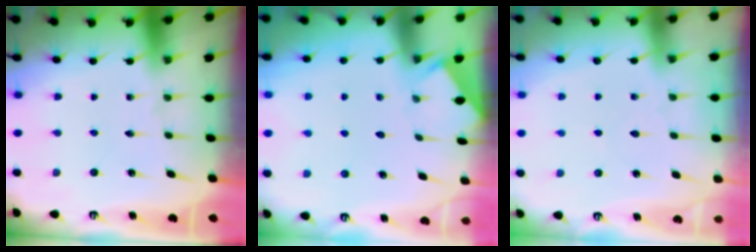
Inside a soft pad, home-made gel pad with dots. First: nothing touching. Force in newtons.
{"total": 1.9, "press": 1.9, "slide": 0.3}
{"total": 3.3, "press": 3.2, "slide": 0.3}